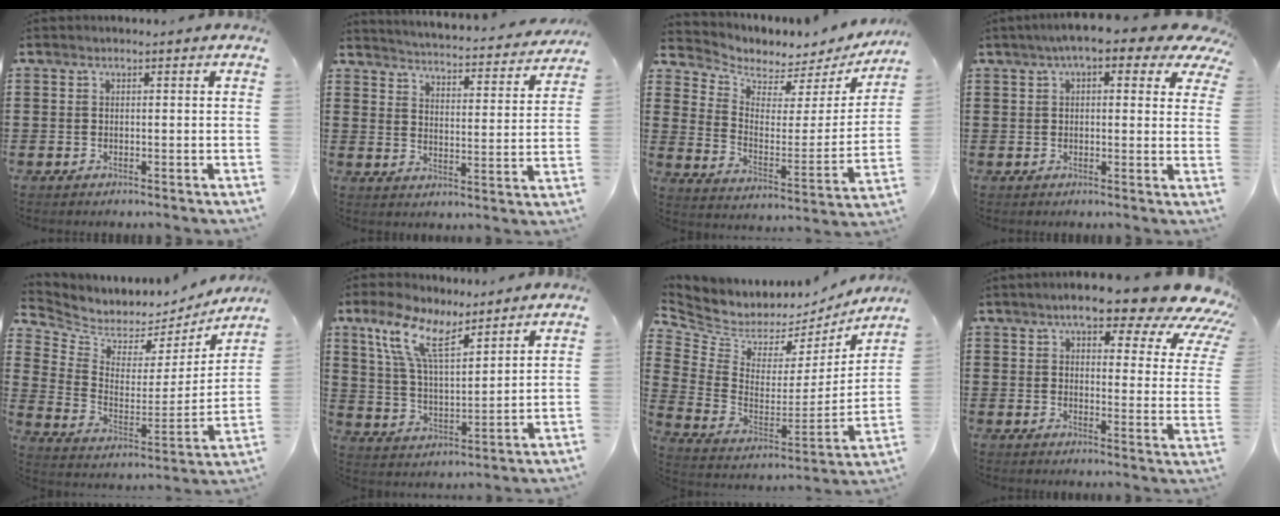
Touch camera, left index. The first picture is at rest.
{"total": 3.3, "force": [3.3, -0.4, 0.3], "torque": [-0.028, -0.035, 0.047]}
{"total": 4.2, "force": [3.7, 1.8, 0.3], "torque": [-0.038, -0.035, 0.060]}
{"total": 6.5, "force": [4.2, 1.7, 4.5], "torque": [-0.085, -0.007, 0.070]}
{"total": 4.4, "force": [4.1, 1.6, -0.3], "torque": [-0.029, -0.047, 0.068]}
{"total": 10.6, "force": [7.4, 3.3, 6.9], "torque": [-0.161, -0.018, 0.134]}
{"total": 5.0, "force": [4.3, 2.5, 0.4], "torque": [-0.046, -0.049, 0.072]}
{"total": 10.3, "force": [8.0, 2.2, 6.0], "torque": [-0.110, -0.041, 0.135]}